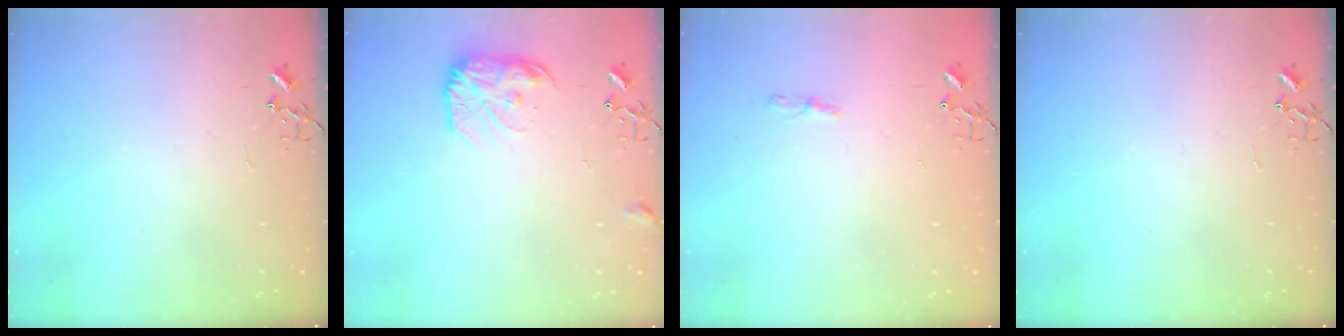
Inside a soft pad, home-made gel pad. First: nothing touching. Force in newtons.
{"total": 12.4, "press": 12.4, "slide": 0.7}
{"total": 3.8, "press": 3.8, "slide": 0.5}
{"total": 0.0}